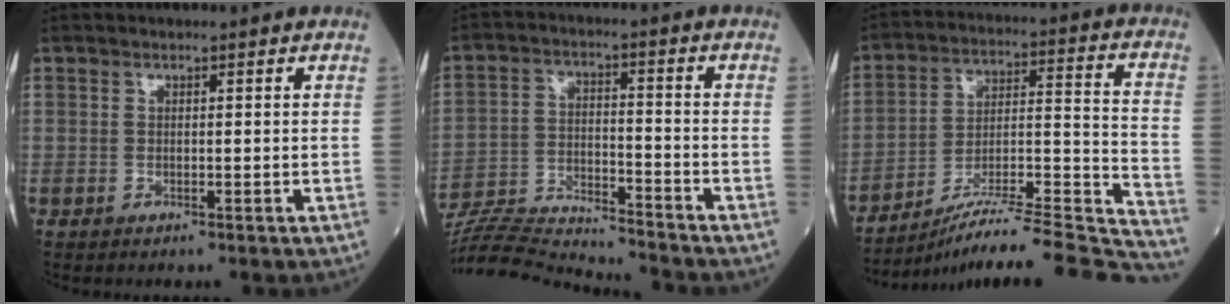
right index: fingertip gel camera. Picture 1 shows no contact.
{"total": 16.2, "force": [-15.7, -0.6, 4.1], "torque": [-0.076, 0.001, -0.260]}
{"total": 25.0, "force": [-22.9, -0.2, 10.0], "torque": [-0.101, 0.001, -0.341]}